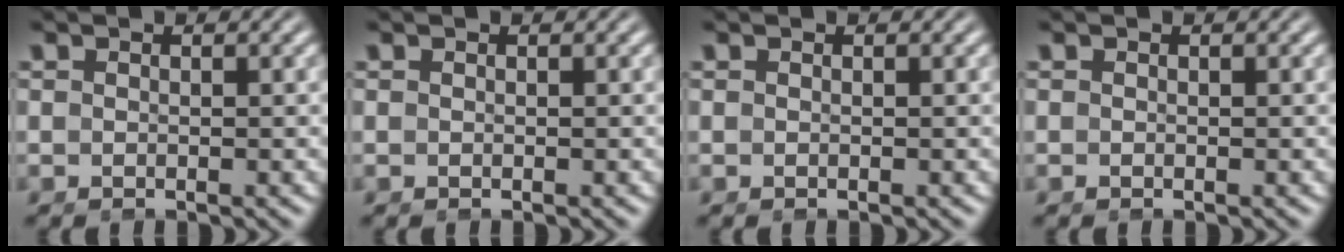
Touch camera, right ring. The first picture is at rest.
{"total": 0.0}
{"total": 0.0}
{"total": 0.0}